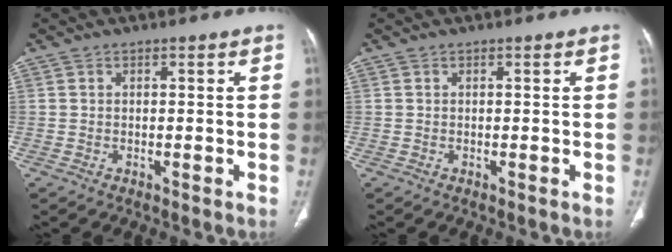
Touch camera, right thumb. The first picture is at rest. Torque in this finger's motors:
{"motor_torque": [0.00, 0.00, -0.02, 0.01, 0.03]}